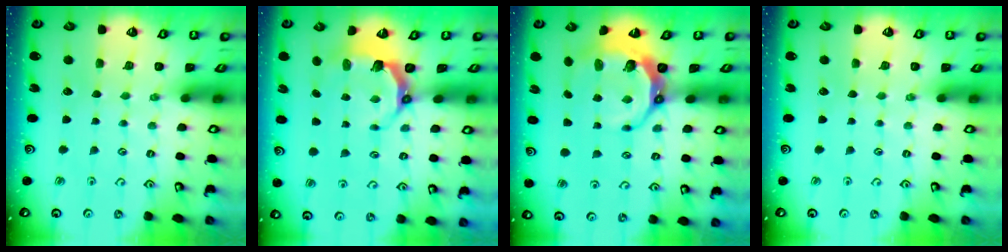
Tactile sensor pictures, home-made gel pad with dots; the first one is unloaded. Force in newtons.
{"total": 5.5, "press": 3.9, "slide": 3.8}
{"total": 8.4, "press": 7.3, "slide": 4.2}
{"total": 0.0}